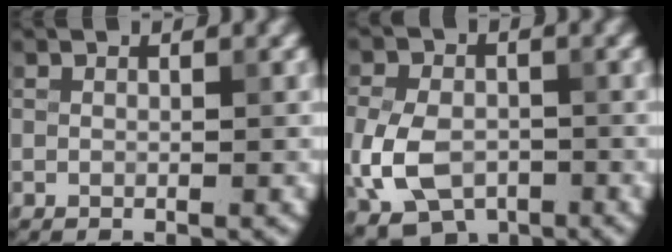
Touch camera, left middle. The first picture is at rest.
{"total": 7.4, "force": [-2.2, 5.2, 4.8], "torque": [-0.115, -0.013, -0.050]}